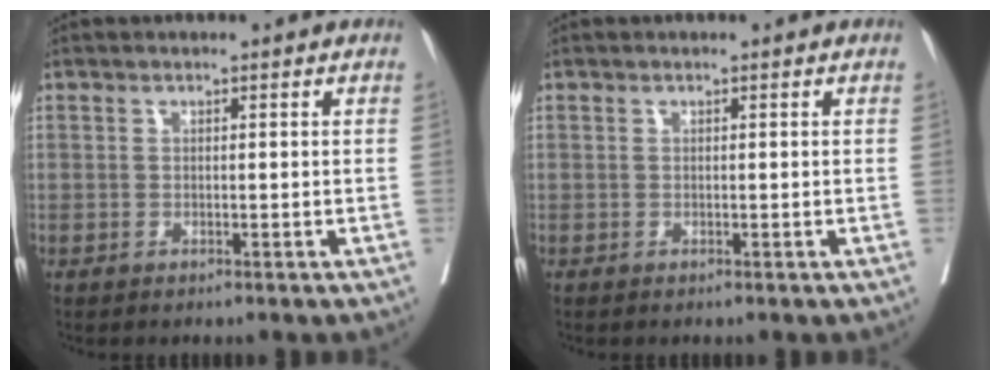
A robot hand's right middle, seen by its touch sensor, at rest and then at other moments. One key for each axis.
{"total": 0.0}